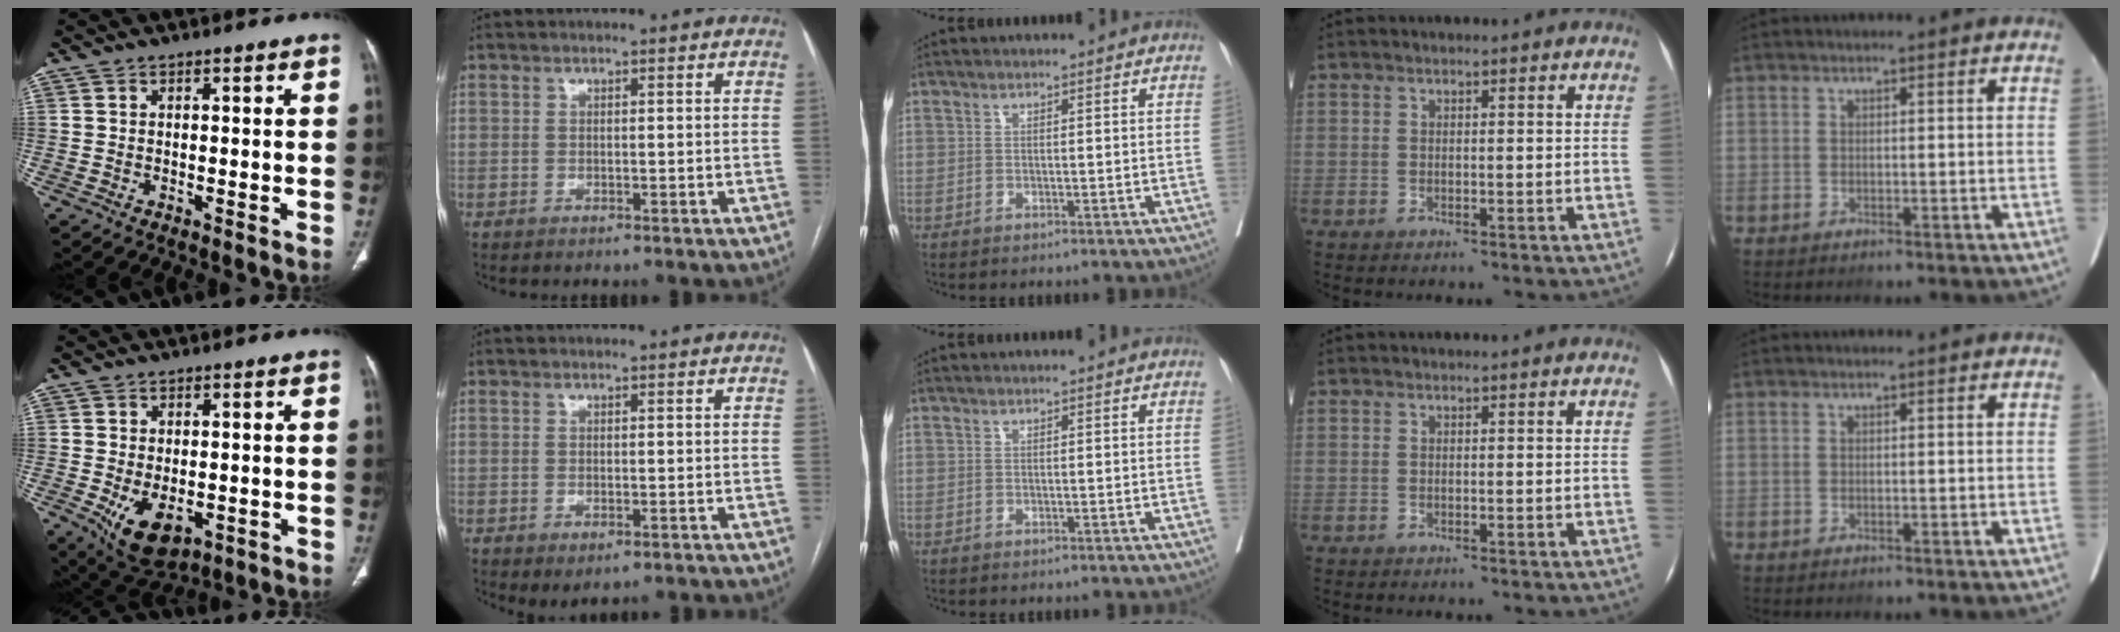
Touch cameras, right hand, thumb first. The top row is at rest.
{"thumb": {"total": 9.1, "force": [-3.0, 5.5, 6.7], "torque": [-0.099, -0.003, -0.031]}, "index": {"total": 2.2, "force": [-0.9, 1.1, 1.7], "torque": [-0.024, -0.004, -0.002]}}